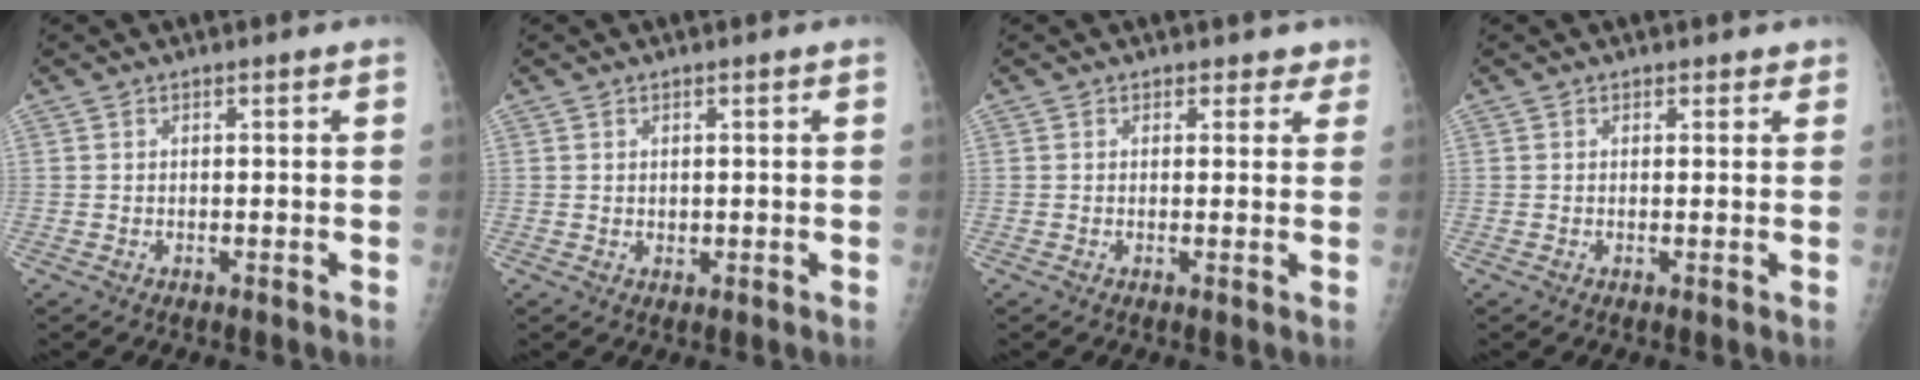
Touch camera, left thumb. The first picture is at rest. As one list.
[{"total": 1.1, "force": [0.5, 0.9, 0.3], "torque": [0.002, -0.003, 0.007]}, {"total": 2.4, "force": [1.8, 1.6, 0.0], "torque": [0.026, -0.008, 0.009]}, {"total": 1.2, "force": [0.8, 0.8, 0.0], "torque": [0.016, -0.004, 0.005]}]